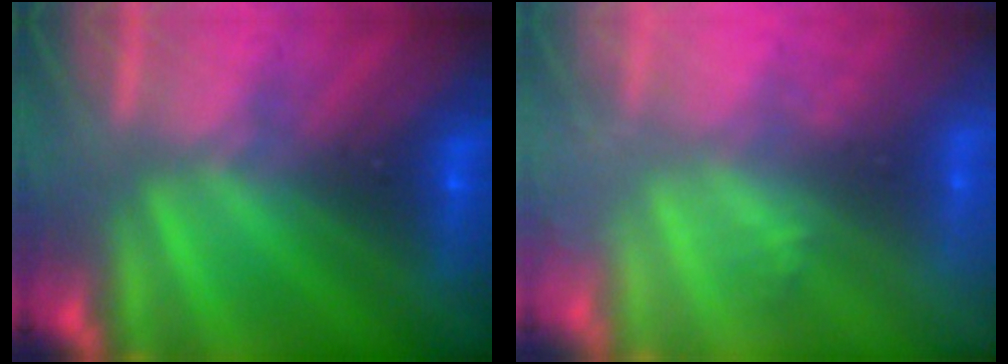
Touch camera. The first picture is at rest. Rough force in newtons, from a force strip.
{"total": 1.9}